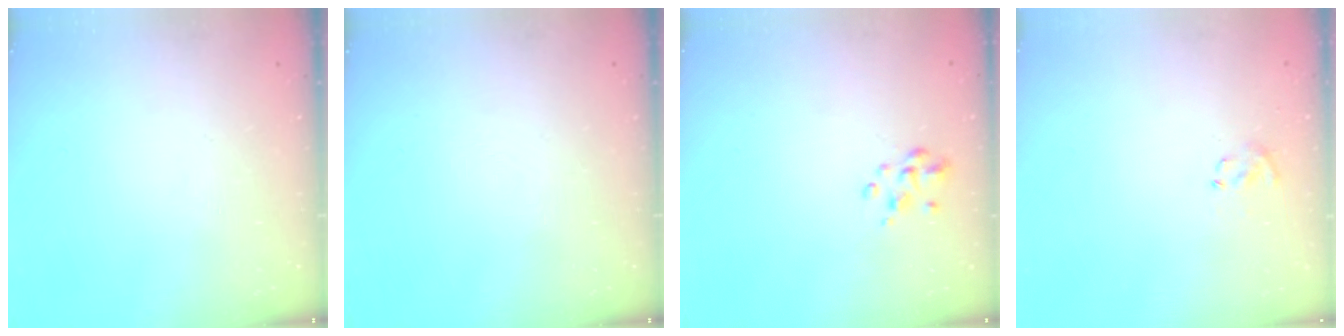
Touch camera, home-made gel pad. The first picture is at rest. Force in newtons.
{"total": 0.0}
{"total": 2.5, "press": 2.4, "slide": 0.7}
{"total": 2.3, "press": 2.1, "slide": 1.0}